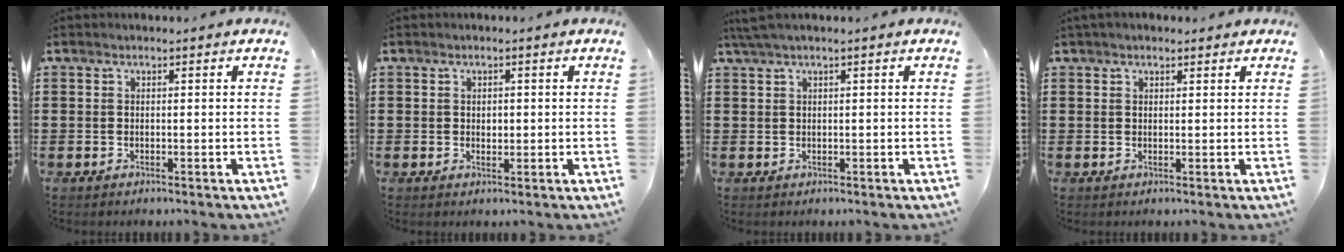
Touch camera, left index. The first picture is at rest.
{"total": 1.0, "force": [0.2, 0.7, 0.6], "torque": [-0.014, 0.006, 0.003]}
{"total": 1.4, "force": [0.5, -0.1, 1.2], "torque": [-0.022, -0.003, 0.011]}
{"total": 1.3, "force": [1.0, 0.5, 0.5], "torque": [-0.012, 0.004, 0.019]}